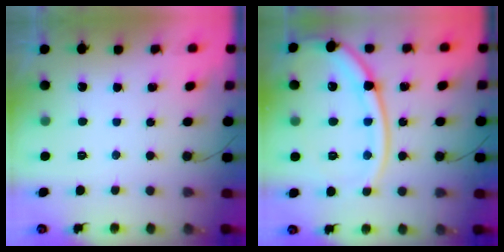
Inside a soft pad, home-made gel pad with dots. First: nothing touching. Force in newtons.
{"total": 18.5, "press": 18.4, "slide": 2.0}